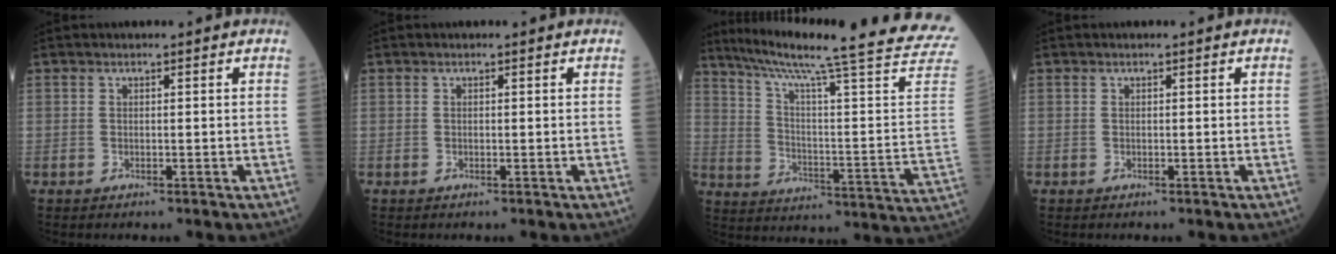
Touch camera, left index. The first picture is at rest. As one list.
[{"total": 0.0}, {"total": 27.6, "force": [23.0, -2.0, 15.1], "torque": [-0.239, -0.101, 0.300]}, {"total": 0.0}]